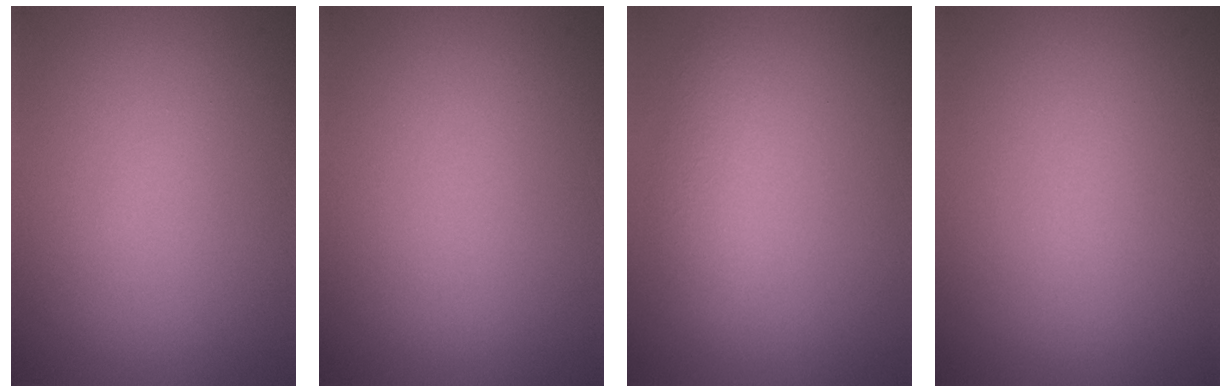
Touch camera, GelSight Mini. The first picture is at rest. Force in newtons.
{"total": 0.0}
{"total": 2.4, "press": 2.4, "slide": 0.0}
{"total": 0.0}